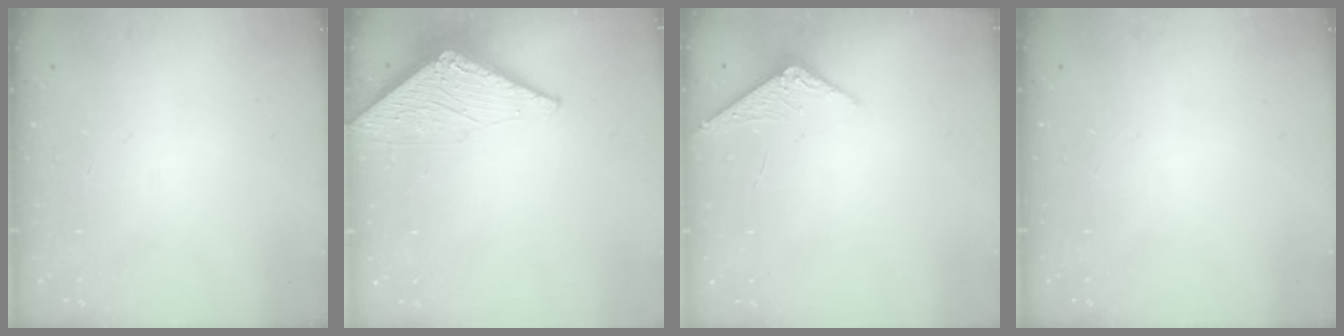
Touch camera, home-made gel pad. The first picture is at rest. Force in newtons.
{"total": 3.0, "press": 3.0, "slide": 0.2}
{"total": 2.4, "press": 2.4, "slide": 0.3}
{"total": 0.0}